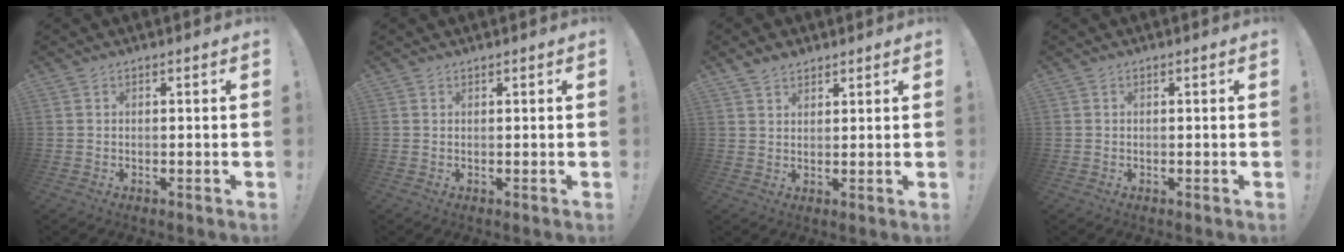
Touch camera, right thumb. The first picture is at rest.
{"total": 0.6, "force": [0.5, 0.0, -0.1], "torque": [0.010, -0.003, 0.009]}
{"total": 3.5, "force": [2.9, 1.7, 0.9], "torque": [-0.015, -0.017, 0.053]}
{"total": 0.6, "force": [0.1, 0.5, -0.3], "torque": [0.006, 0.002, 0.002]}